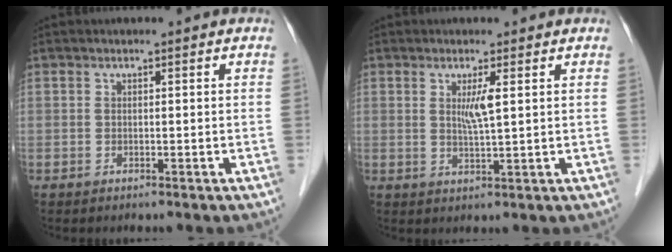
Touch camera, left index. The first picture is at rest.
{"total": 2.9, "force": [0.9, -0.2, 2.8], "torque": [-0.057, -0.005, 0.019]}